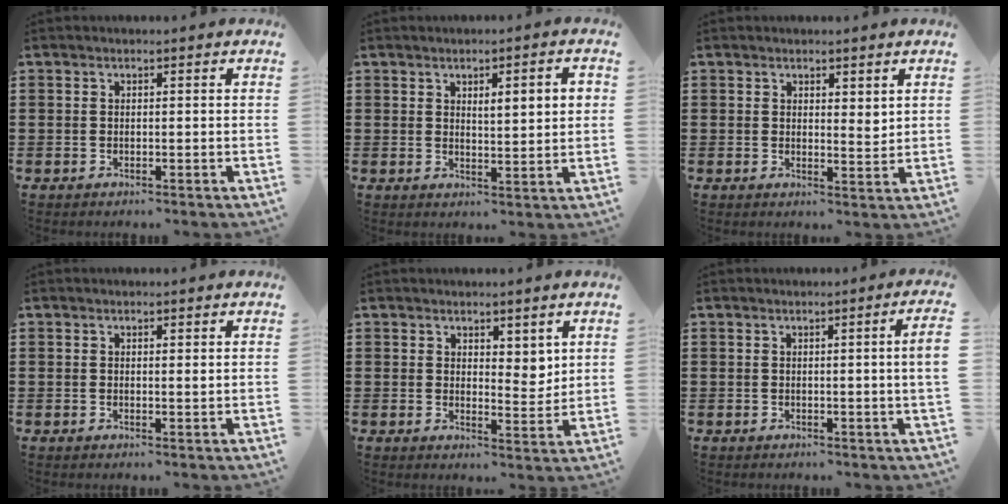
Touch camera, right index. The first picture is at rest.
{"total": 3.3, "force": [1.3, 0.6, 3.0], "torque": [-0.051, 0.001, 0.017]}
{"total": 2.3, "force": [1.8, 1.1, 0.9], "torque": [-0.013, 0.003, 0.032]}
{"total": 0.8, "force": [0.3, 0.2, 0.7], "torque": [-0.015, 0.003, 0.006]}
{"total": 3.6, "force": [2.8, 2.0, 1.0], "torque": [-0.012, -0.004, 0.049]}
{"total": 2.1, "force": [0.1, -0.8, 1.9], "torque": [-0.032, -0.009, -0.001]}